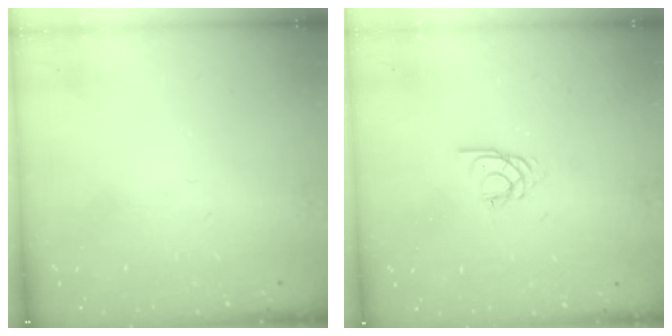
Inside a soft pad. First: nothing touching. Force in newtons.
{"total": 2.3, "press": 2.3, "slide": 0.2}